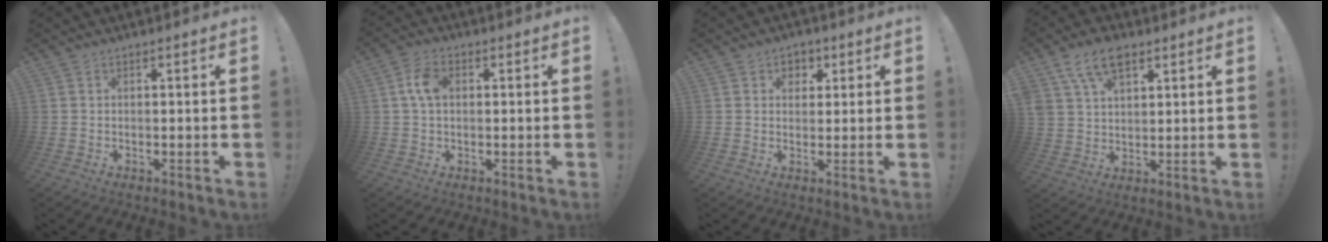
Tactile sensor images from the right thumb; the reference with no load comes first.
{"total": 6.2, "force": [0.9, 3.8, 4.7], "torque": [-0.085, 0.012, 0.019]}
{"total": 4.2, "force": [1.5, 3.7, 1.2], "torque": [-0.008, -0.007, 0.024]}
{"total": 10.7, "force": [6.3, 6.3, 6.0], "torque": [-0.109, -0.013, 0.120]}